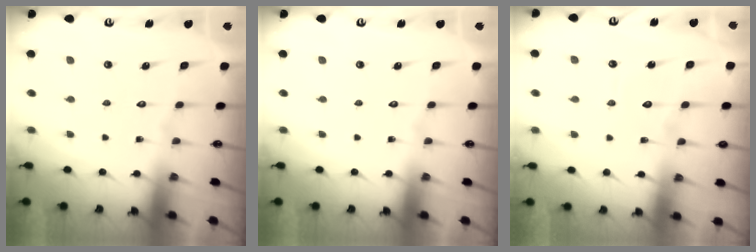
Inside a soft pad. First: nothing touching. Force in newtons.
{"total": 0.0}
{"total": 5.3, "press": 5.3, "slide": 0.4}